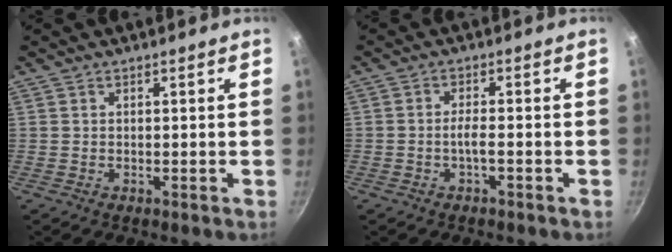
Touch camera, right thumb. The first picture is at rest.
{"total": 2.0, "force": [-0.8, 0.6, 1.7], "torque": [-0.030, 0.009, -0.014]}